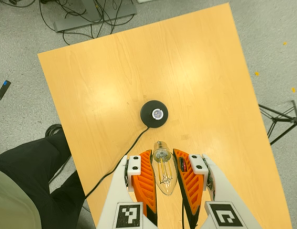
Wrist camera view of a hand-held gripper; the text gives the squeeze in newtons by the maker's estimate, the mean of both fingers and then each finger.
{"total": 22.8, "left": 25.0, "right": 20.6}